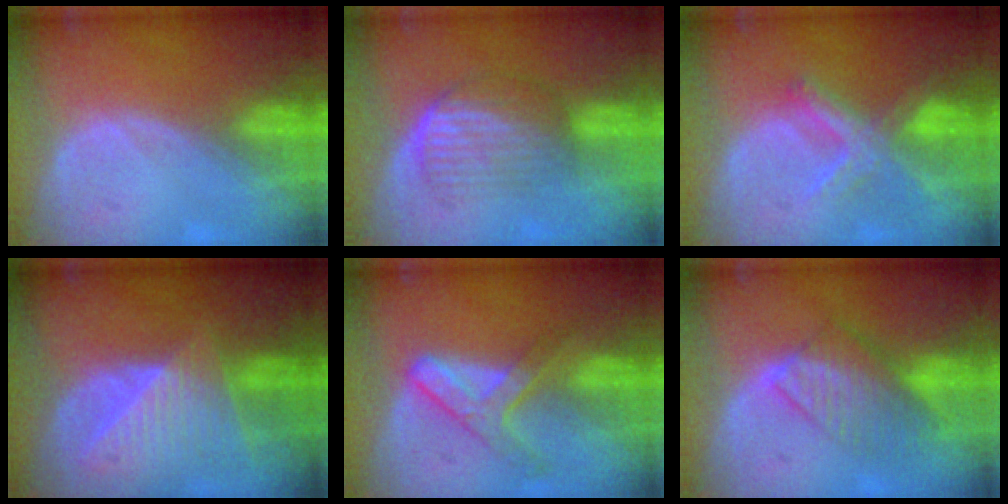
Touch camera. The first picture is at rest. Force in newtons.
{"total": 7.0, "press": 5.9, "slide": 3.8}
{"total": 7.3, "press": 6.2, "slide": 4.0}
{"total": 8.8, "press": 7.8, "slide": 4.0}
{"total": 6.9, "press": 5.9, "slide": 3.5}
{"total": 8.3, "press": 7.1, "slide": 4.3}